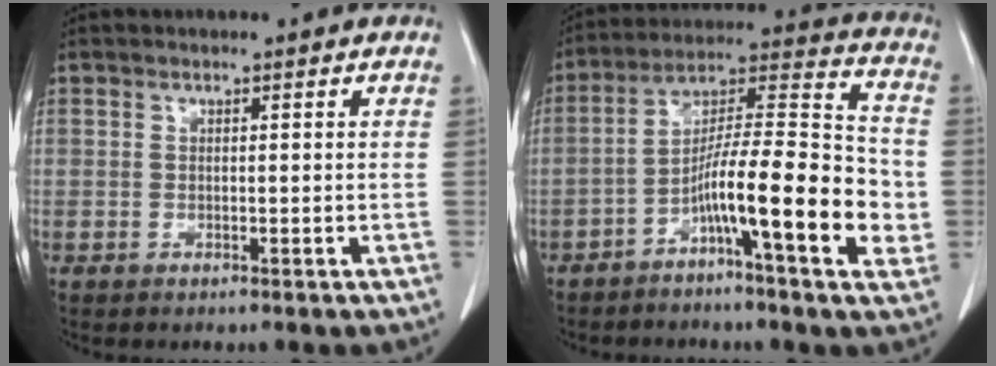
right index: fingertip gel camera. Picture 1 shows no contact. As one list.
[{"total": 16.4, "force": [-5.0, 2.0, 15.5], "torque": [-0.248, 0.015, -0.084]}]